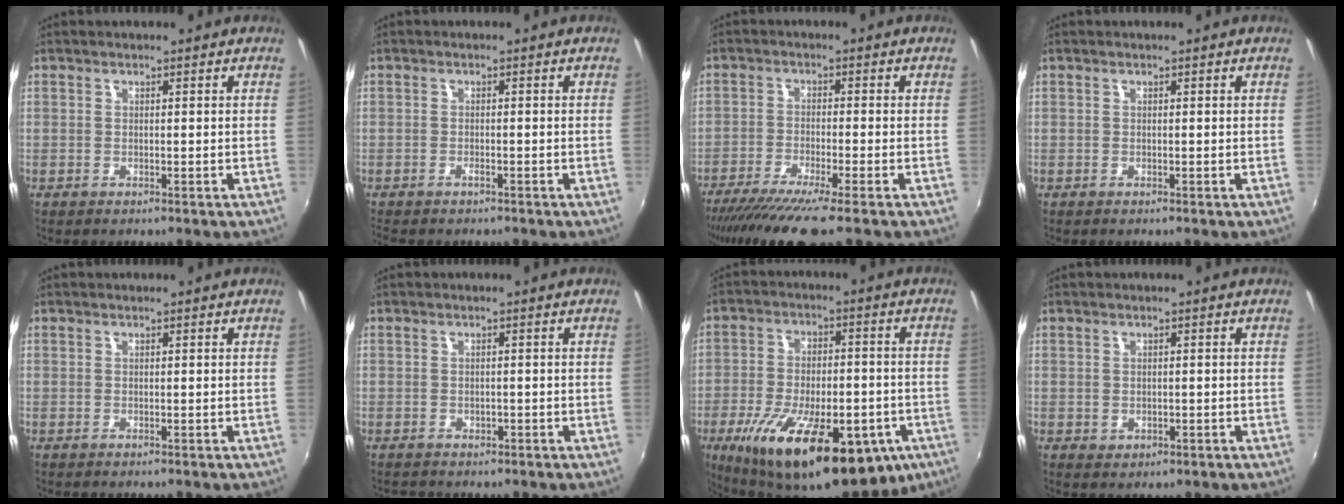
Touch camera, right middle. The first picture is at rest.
{"total": 2.2, "force": [-1.9, 0.7, 0.9], "torque": [-0.027, -0.005, -0.032]}
{"total": 10.5, "force": [-8.2, -0.1, 6.4], "torque": [-0.137, -0.036, -0.138]}
{"total": 0.0}
{"total": 0.0}
{"total": 1.9, "force": [-1.2, 1.4, 0.4], "torque": [-0.012, -0.002, -0.015]}
{"total": 27.1, "force": [-13.2, 11.6, 20.6], "torque": [-0.366, -0.049, -0.182]}
{"total": 1.8, "force": [-0.2, 1.5, 0.9], "torque": [-0.015, -0.001, -0.001]}